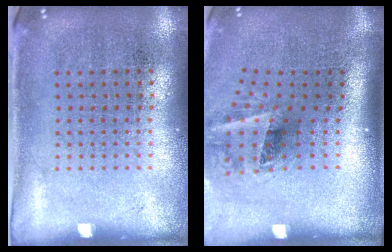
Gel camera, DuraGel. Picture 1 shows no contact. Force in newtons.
{"total": 1.9, "press": 1.2, "slide": 1.4}